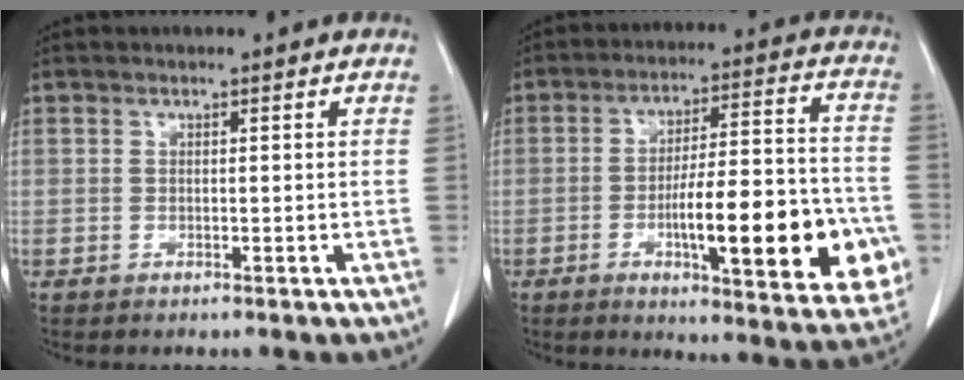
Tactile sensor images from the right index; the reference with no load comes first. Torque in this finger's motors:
{"motor_torque": [1.33, -0.80, 0.67, 0.17]}